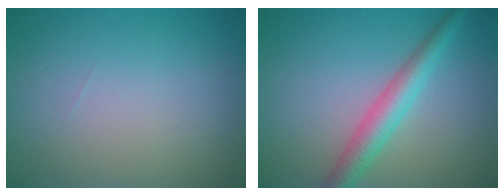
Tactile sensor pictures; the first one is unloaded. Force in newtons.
{"total": 3.8, "press": 3.8, "slide": 0.1}